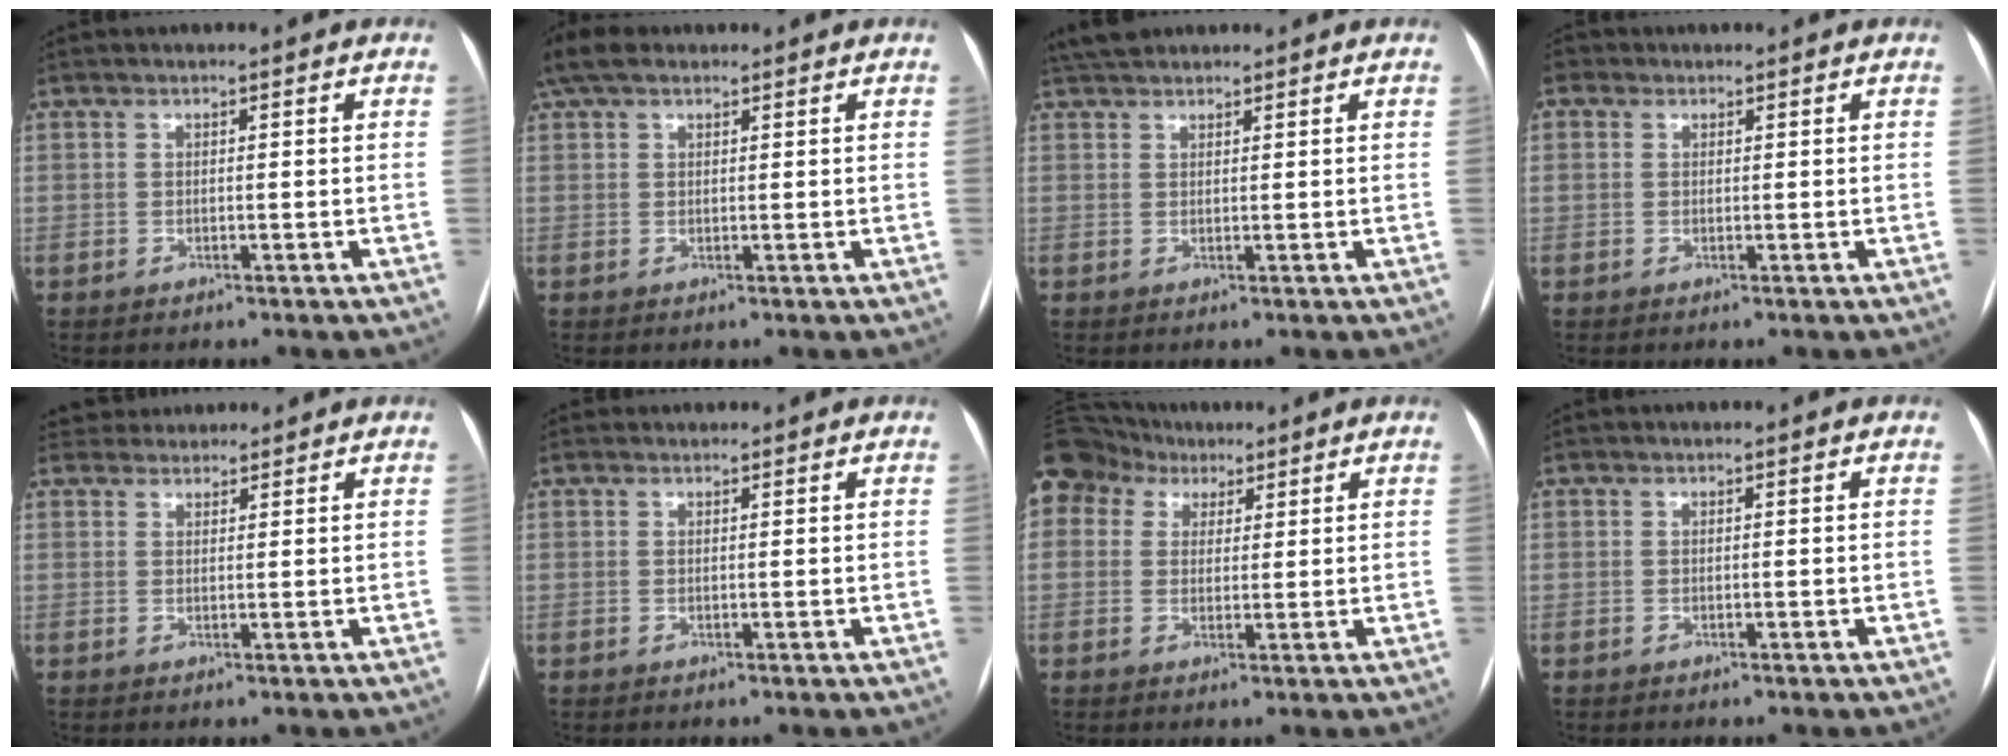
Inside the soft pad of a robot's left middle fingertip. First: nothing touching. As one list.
[{"total": 5.0, "force": [3.7, 2.2, 2.5], "torque": [-0.058, 0.036, 0.072]}, {"total": 4.2, "force": [3.8, 1.3, 1.4], "torque": [-0.026, 0.030, 0.068]}, {"total": 0.5, "force": [-0.3, 0.4, -0.2], "torque": [0.006, 0.001, -0.005]}, {"total": 3.3, "force": [3.1, 1.1, -0.3], "torque": [0.009, 0.025, 0.050]}, {"total": 0.9, "force": [0.8, 0.3, -0.1], "torque": [-0.001, 0.014, 0.014]}, {"total": 12.5, "force": [6.8, 9.6, 4.2], "torque": [-0.132, 0.064, 0.132]}, {"total": 2.0, "force": [-1.1, -1.5, -0.9], "torque": [0.024, -0.012, -0.019]}]